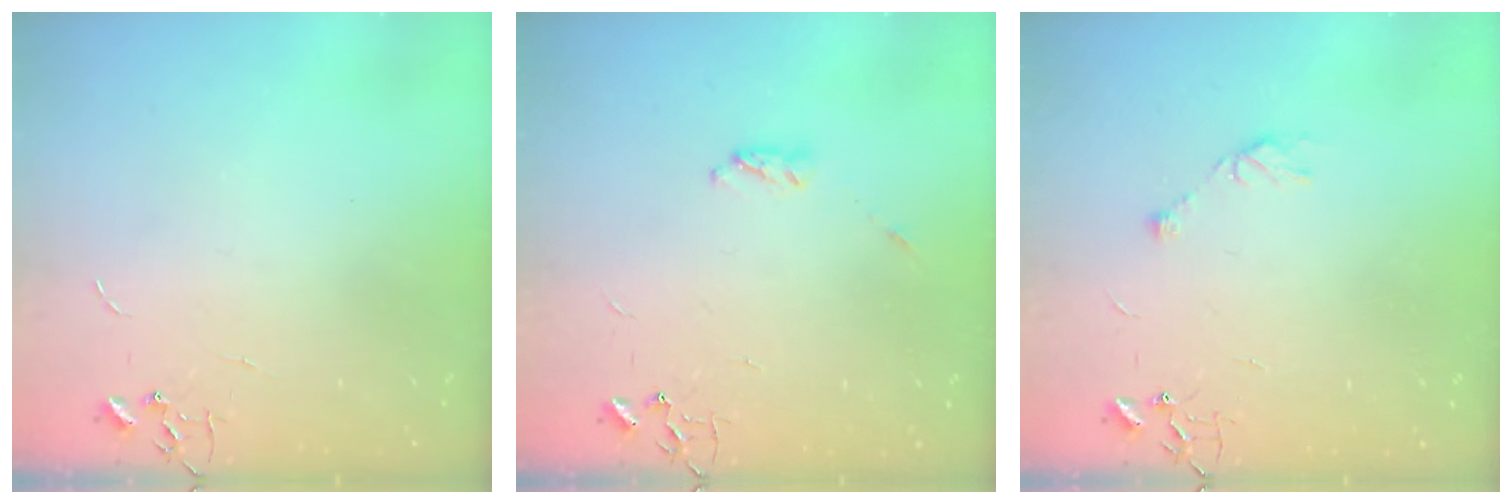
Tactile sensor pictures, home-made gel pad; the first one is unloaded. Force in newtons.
{"total": 3.6, "press": 3.6, "slide": 0.6}
{"total": 5.0, "press": 4.9, "slide": 0.7}